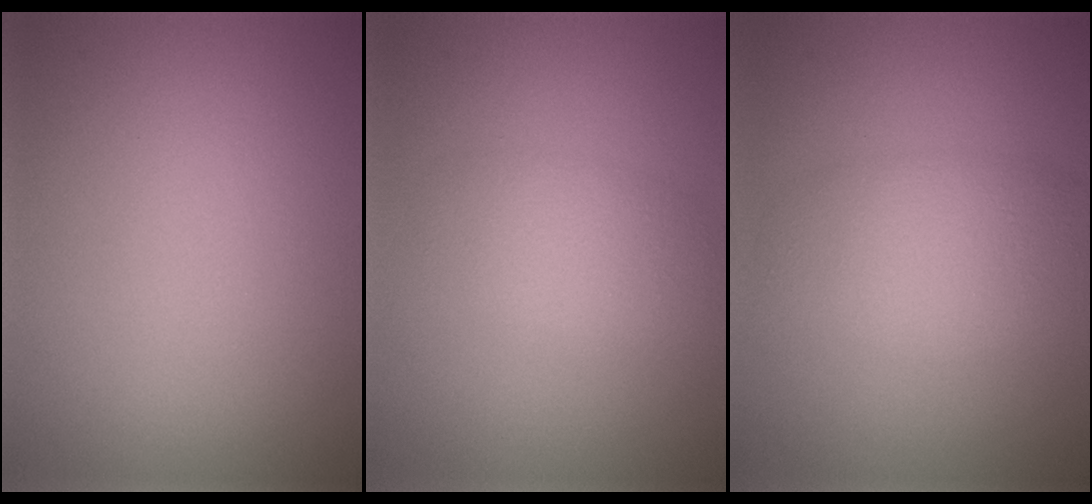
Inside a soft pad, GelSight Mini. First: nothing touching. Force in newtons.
{"total": 2.7, "press": 2.7, "slide": 0.1}
{"total": 4.5, "press": 4.5, "slide": 0.1}